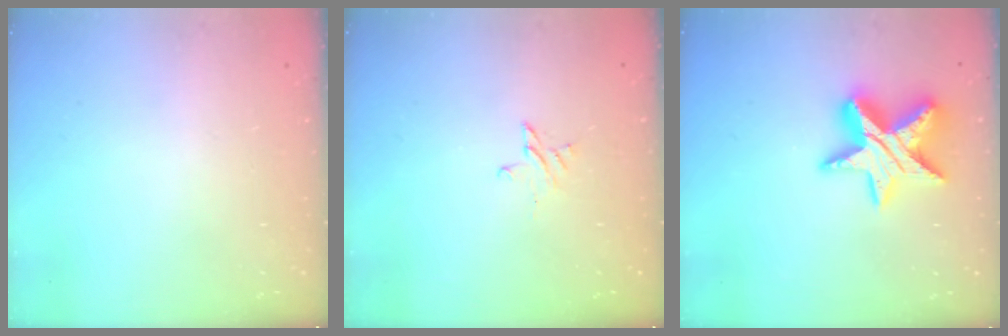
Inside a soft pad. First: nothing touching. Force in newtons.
{"total": 2.3, "press": 2.3, "slide": 0.2}
{"total": 15.7, "press": 15.7, "slide": 1.3}